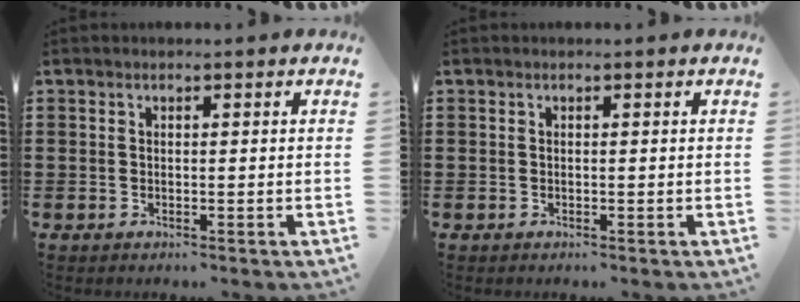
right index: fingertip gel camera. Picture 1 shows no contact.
{"total": 0.0}